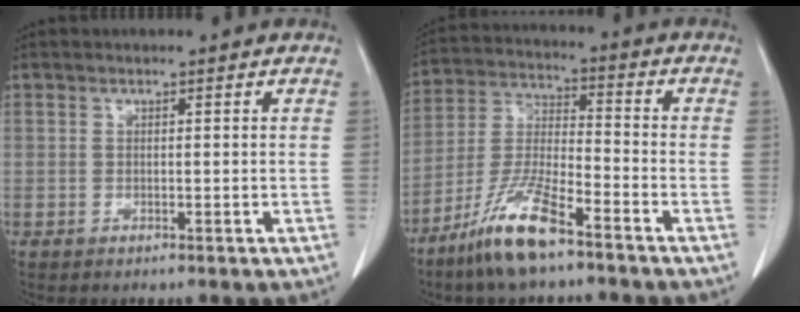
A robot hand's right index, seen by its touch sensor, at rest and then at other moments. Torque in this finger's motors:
{"motor_torque": [0.70, -0.68, 0.53, 0.16]}